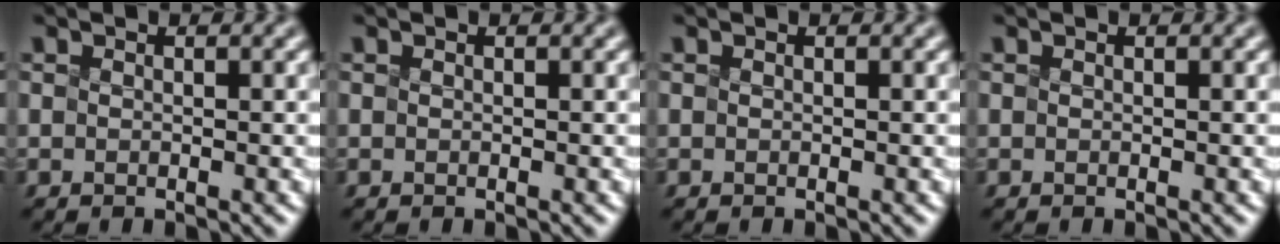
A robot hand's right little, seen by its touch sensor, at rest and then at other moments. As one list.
[{"total": 0.0}, {"total": 0.0}, {"total": 0.0}]